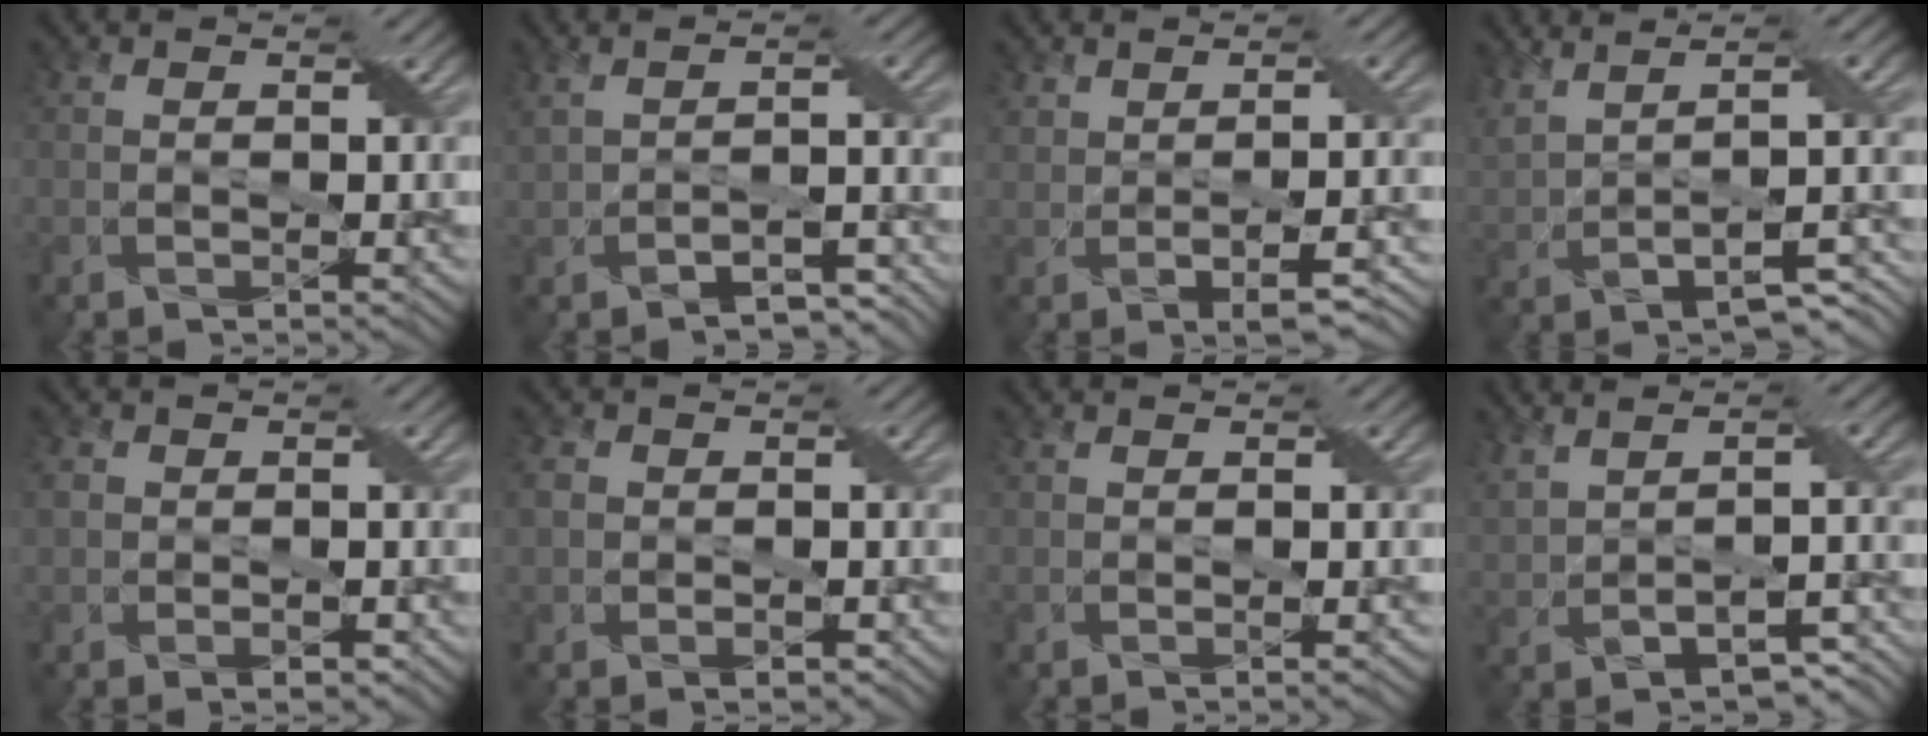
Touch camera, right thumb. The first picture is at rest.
{"total": 4.4, "force": [-2.6, 1.5, 3.2], "torque": [-0.061, -0.003, -0.041]}
{"total": 5.7, "force": [-0.8, 2.6, 5.0], "torque": [-0.086, -0.001, -0.005]}
{"total": 9.5, "force": [1.7, 3.2, 8.8], "torque": [-0.168, 0.009, 0.049]}
{"total": 3.3, "force": [-0.6, 2.5, 2.0], "torque": [-0.036, -0.005, -0.012]}
{"total": 3.6, "force": [-0.5, 2.9, 2.0], "torque": [-0.046, -0.003, -0.007]}
{"total": 0.9, "force": [-0.3, 0.0, 0.9], "torque": [-0.013, 0.004, -0.005]}
{"total": 5.3, "force": [0.1, 2.1, 4.8], "torque": [-0.098, -0.004, 0.014]}